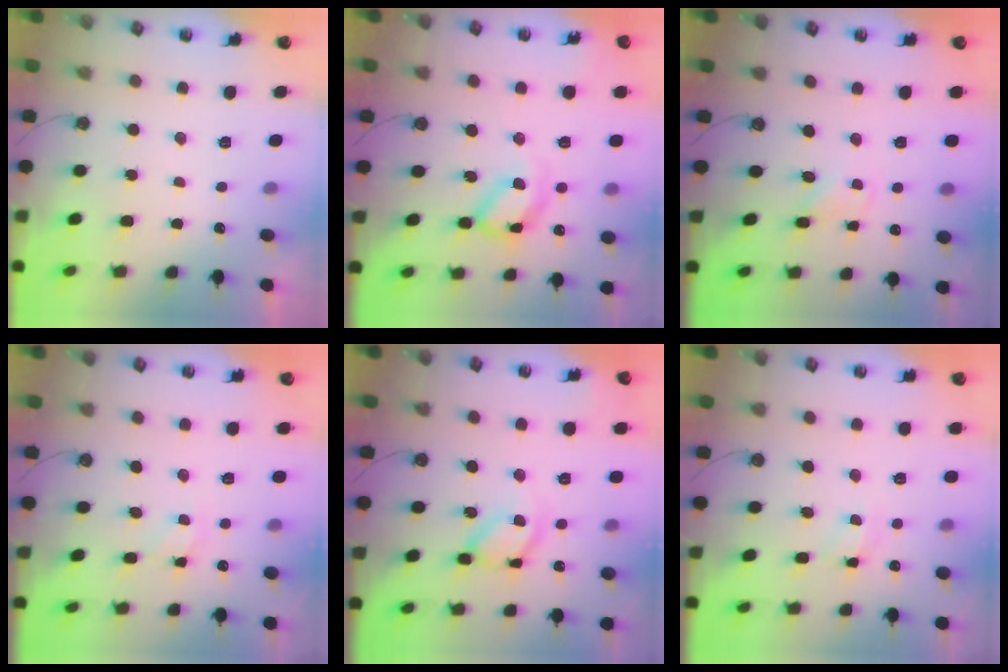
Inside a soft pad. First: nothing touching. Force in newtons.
{"total": 14.8, "press": 14.8, "slide": 1.1}
{"total": 1.5, "press": 1.4, "slide": 0.2}
{"total": 3.2, "press": 3.2, "slide": 0.5}
{"total": 13.5, "press": 13.5, "slide": 1.1}
{"total": 3.7, "press": 3.7, "slide": 0.5}